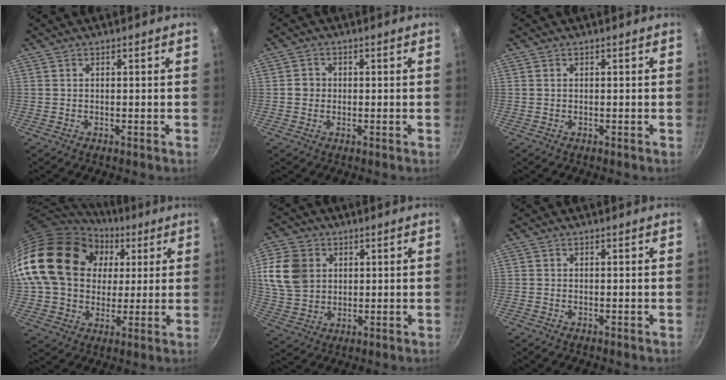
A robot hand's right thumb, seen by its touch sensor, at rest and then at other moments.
{"total": 3.0, "force": [0.1, 2.8, 0.8], "torque": [0.004, 0.007, -0.001]}
{"total": 0.0}
{"total": 24.3, "force": [6.4, 18.7, 14.2], "torque": [-0.244, 0.019, 0.112]}
{"total": 11.7, "force": [2.9, 9.4, 6.3], "torque": [-0.102, -0.001, 0.061]}
{"total": 0.0}